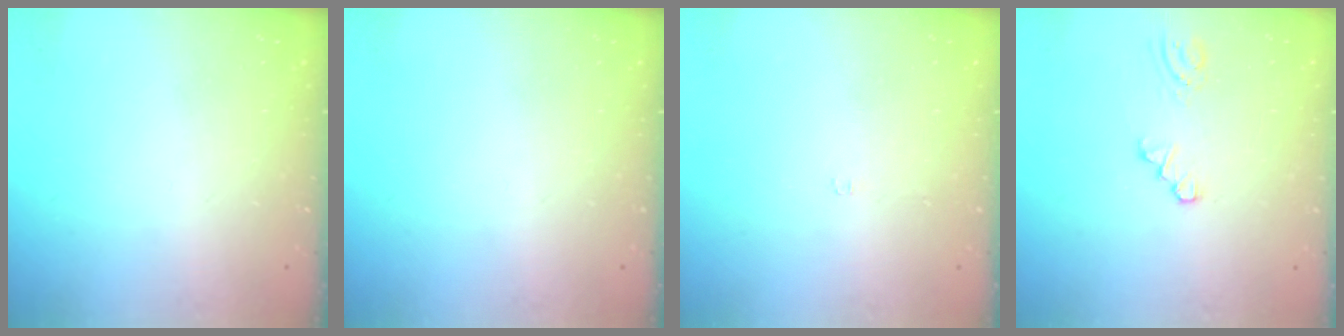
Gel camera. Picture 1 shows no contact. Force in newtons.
{"total": 0.0}
{"total": 1.3, "press": 1.3, "slide": 0.2}
{"total": 0.7, "press": 0.7, "slide": 0.1}